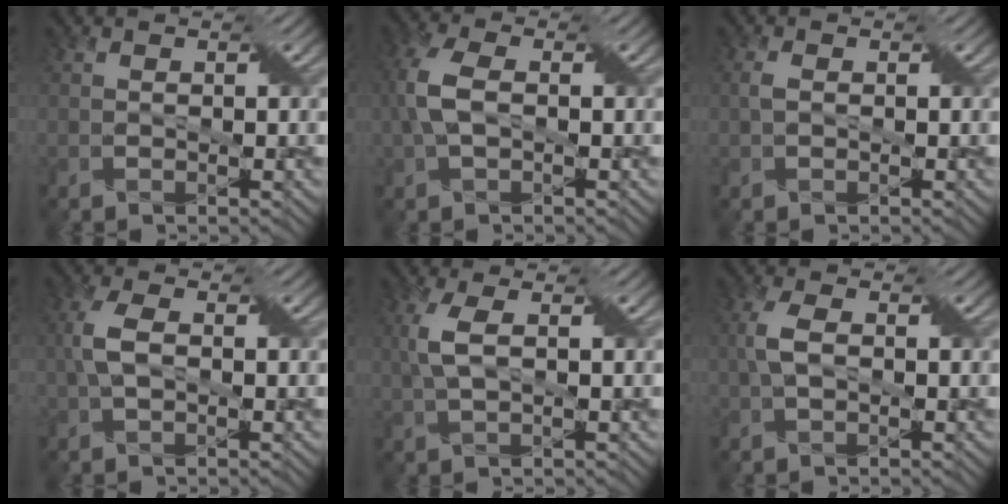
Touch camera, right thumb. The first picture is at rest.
{"total": 5.3, "force": [0.2, 2.9, 4.4], "torque": [-0.120, 0.013, 0.001]}
{"total": 1.4, "force": [0.1, 0.8, 1.1], "torque": [-0.026, 0.007, 0.000]}
{"total": 3.5, "force": [0.2, 1.8, 3.0], "torque": [-0.077, 0.009, 0.002]}
{"total": 4.0, "force": [0.7, 1.3, 3.8], "torque": [-0.099, 0.012, 0.014]}
{"total": 2.8, "force": [0.2, 1.3, 2.5], "torque": [-0.062, 0.008, 0.001]}